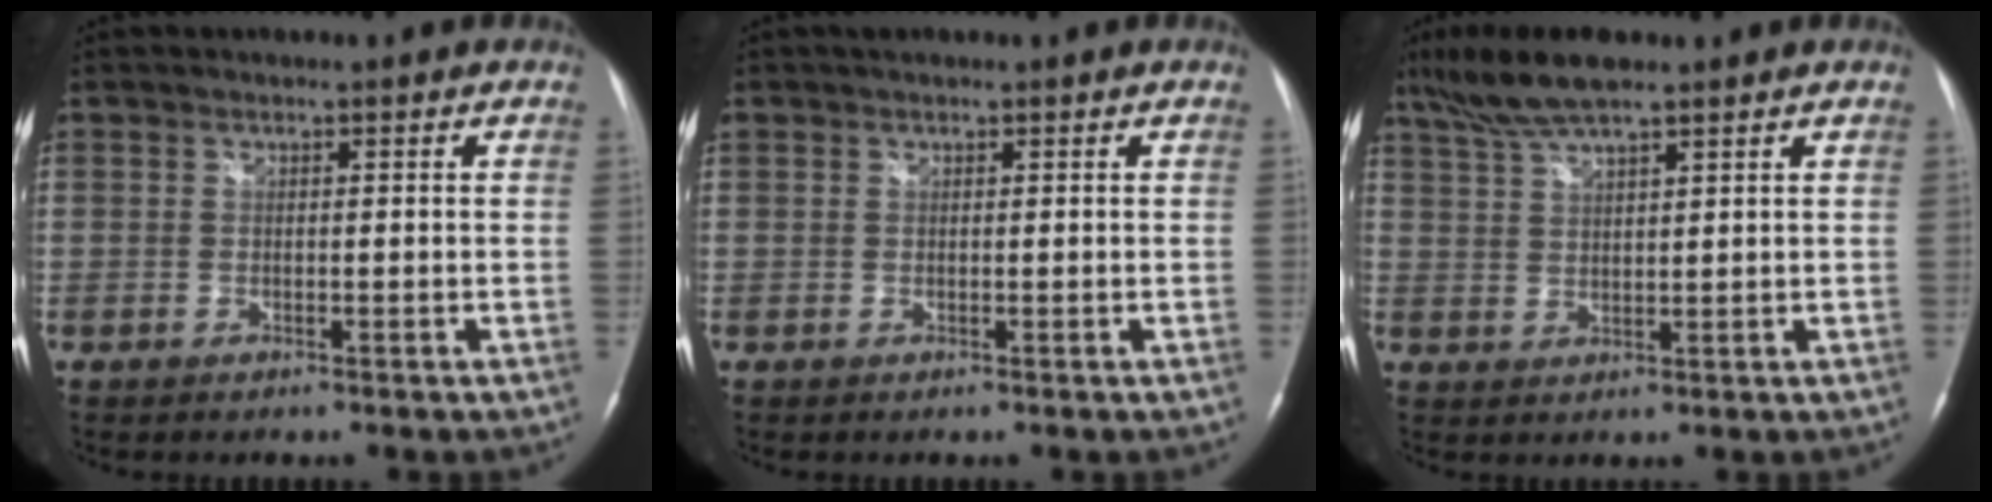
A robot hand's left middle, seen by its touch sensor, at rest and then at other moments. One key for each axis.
{"total": 1.1, "fx": 0.9, "fy": 0.5, "fz": 0.4, "tx": -0.013, "ty": 0.018, "tz": 0.017}
{"total": 7.5, "fx": 5.8, "fy": 1.1, "fz": 4.7, "tx": -0.099, "ty": 0.019, "tz": 0.109}